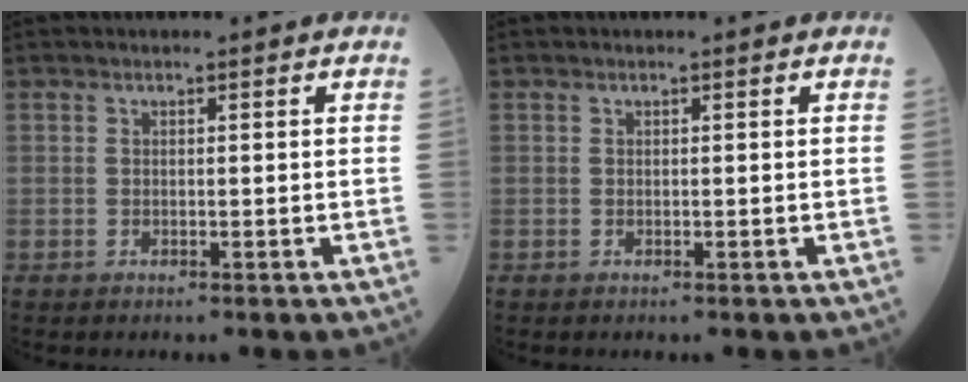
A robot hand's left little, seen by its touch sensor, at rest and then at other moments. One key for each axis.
{"total": 0.0}